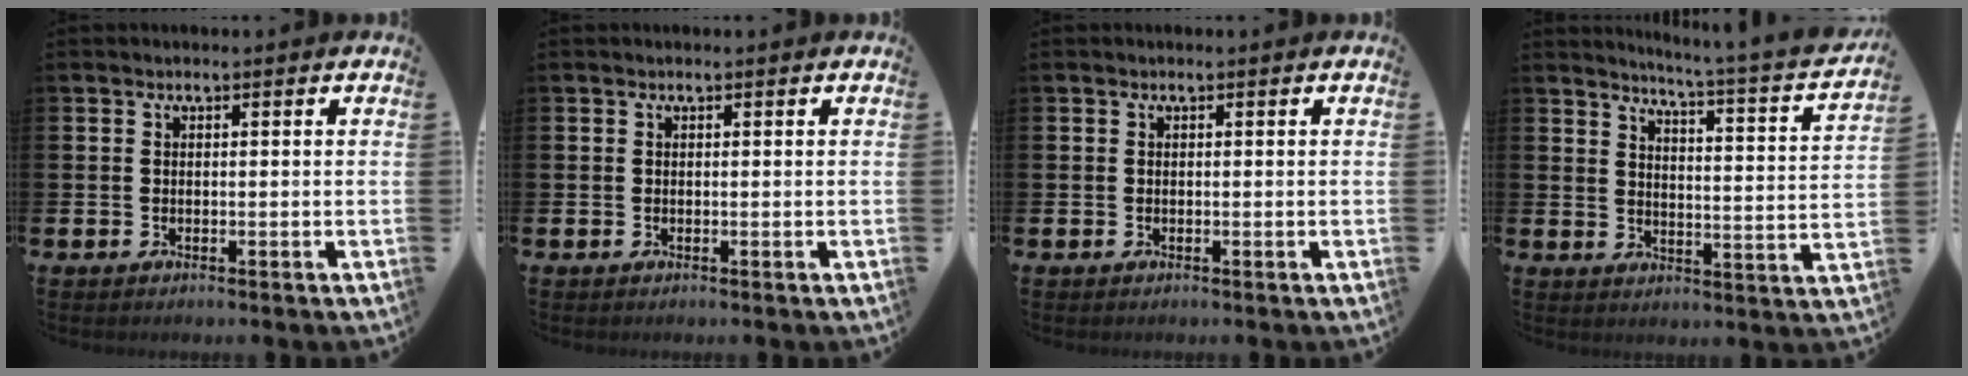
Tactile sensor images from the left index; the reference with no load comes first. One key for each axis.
{"total": 0.0}
{"total": 0.0}
{"total": 4.1, "fx": 3.7, "fy": -0.7, "fz": 1.7, "tx": -0.038, "ty": -0.047, "tz": 0.050}